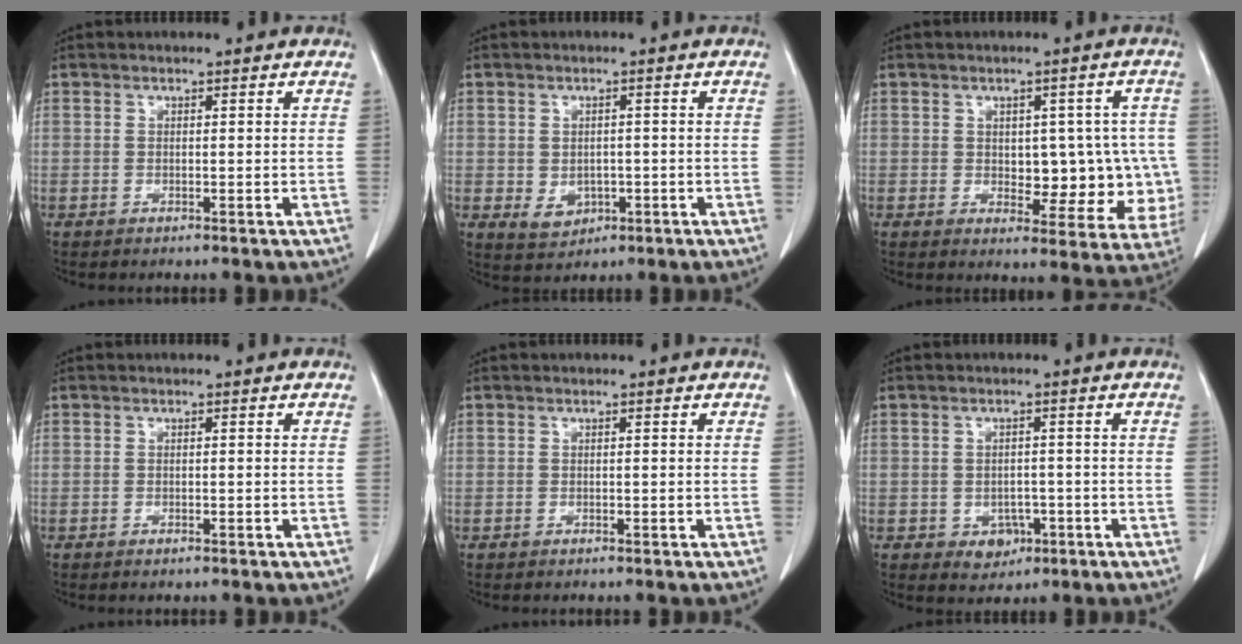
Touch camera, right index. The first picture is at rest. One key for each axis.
{"total": 3.8, "fx": -0.9, "fy": 3.2, "fz": 1.9, "tx": -0.023, "ty": 0.000, "tz": 0.001}
{"total": 9.6, "fx": -0.2, "fy": 5.6, "fz": 7.9, "tx": -0.072, "ty": 0.015, "tz": 0.011}
{"total": 0.6, "fx": -0.5, "fy": 0.1, "fz": 0.4, "tx": -0.010, "ty": -0.001, "tz": -0.006}
{"total": 0.0}
{"total": 3.7, "fx": -1.5, "fy": 2.8, "fz": 1.8, "tx": -0.017, "ty": 0.004, "tz": -0.010}